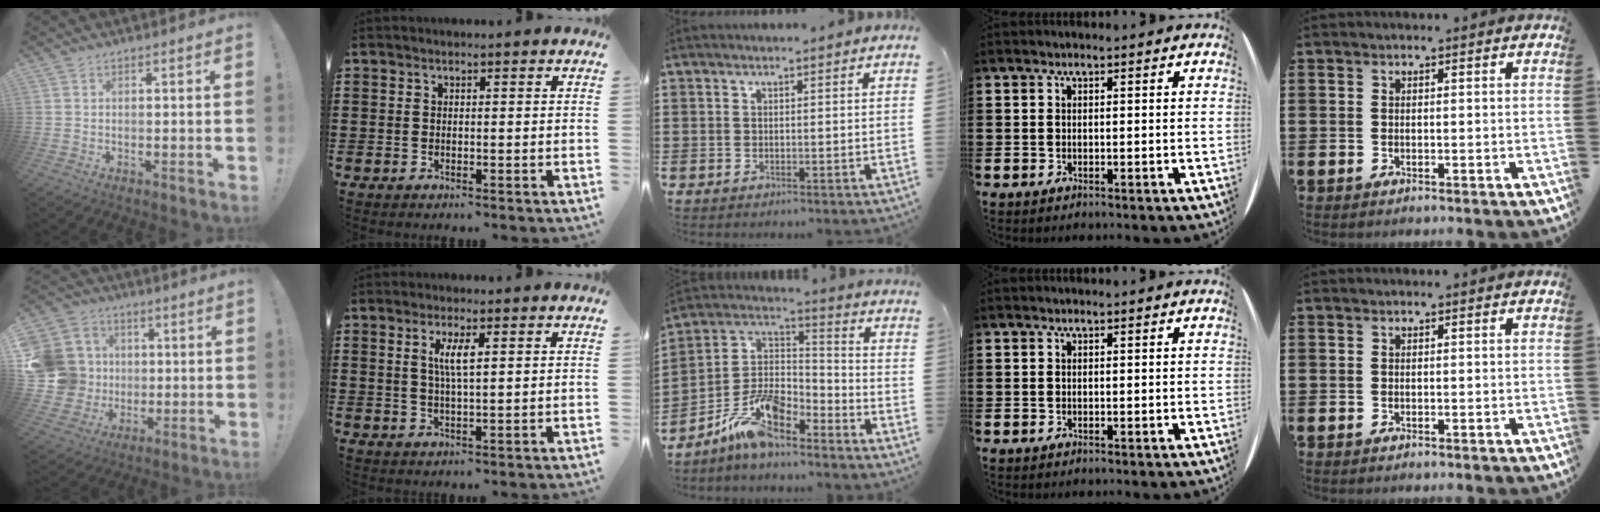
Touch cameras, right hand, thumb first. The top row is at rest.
{"thumb": {"total": 17.8, "force": [0.8, 16.2, 7.4], "torque": [-0.133, 0.013, 0.042]}, "index": {"total": 3.8, "force": [1.1, 0.8, 3.5], "torque": [-0.074, 0.005, 0.017]}, "middle": {"total": 11.8, "force": [-9.0, 3.7, 6.7], "torque": [-0.143, 0.025, -0.178]}}